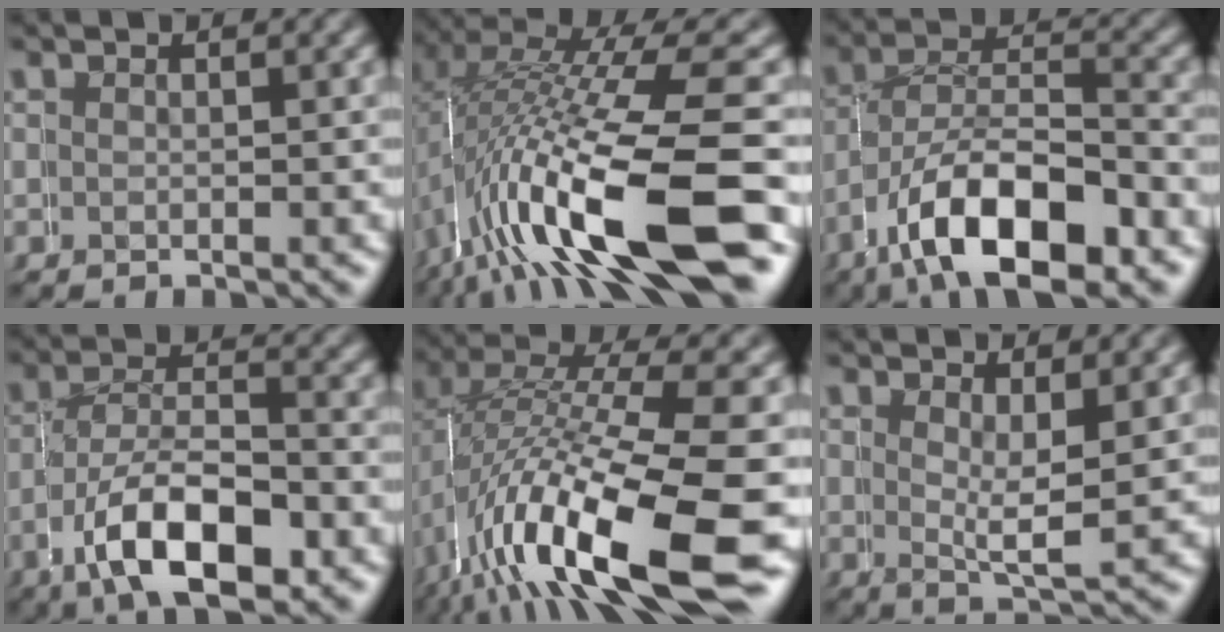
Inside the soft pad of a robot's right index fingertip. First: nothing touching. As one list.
[{"total": 12.2, "force": [-3.0, 4.6, 10.9], "torque": [-0.213, -0.021, -0.027]}, {"total": 10.2, "force": [-4.8, 5.3, 7.2], "torque": [-0.125, -0.039, -0.058]}, {"total": 7.6, "force": [-3.2, 4.0, 5.7], "torque": [-0.095, -0.032, -0.040]}, {"total": 12.2, "force": [-3.4, 5.5, 10.4], "torque": [-0.197, -0.026, -0.038]}, {"total": 3.1, "force": [1.2, 0.3, 2.8], "torque": [-0.053, -0.007, 0.027]}]